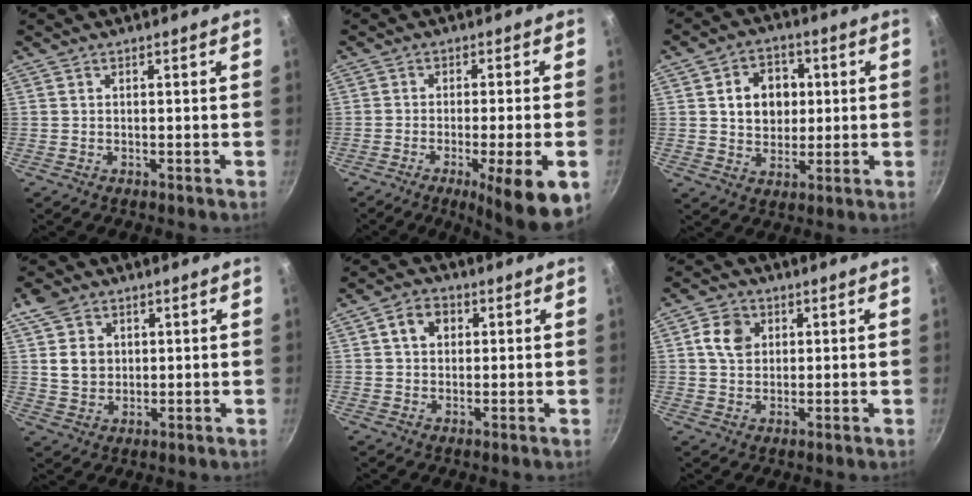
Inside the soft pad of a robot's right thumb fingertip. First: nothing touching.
{"total": 11.7, "force": [-4.6, 1.7, 10.7], "torque": [-0.150, 0.008, -0.063]}
{"total": 9.7, "force": [1.7, 7.8, 5.6], "torque": [-0.056, 0.003, 0.026]}
{"total": 7.4, "force": [2.2, 5.9, 3.8], "torque": [-0.043, -0.009, 0.040]}
{"total": 5.3, "force": [1.6, 4.1, 3.0], "torque": [-0.032, 0.006, 0.021]}
{"total": 6.1, "force": [1.8, 4.9, 3.3], "torque": [-0.038, 0.004, 0.029]}